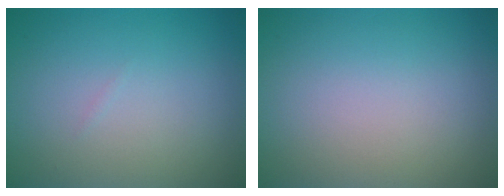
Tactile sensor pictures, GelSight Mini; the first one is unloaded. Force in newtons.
{"total": 0.0}